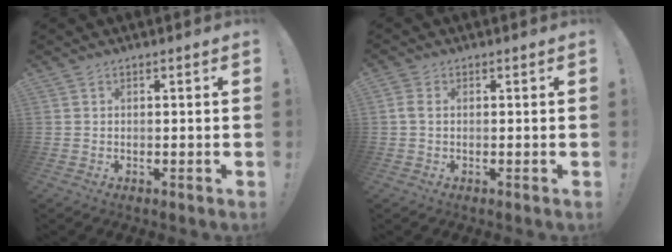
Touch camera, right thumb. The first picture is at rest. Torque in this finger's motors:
{"motor_torque": [0.16, -0.11, 0.38, 0.32, 0.19]}